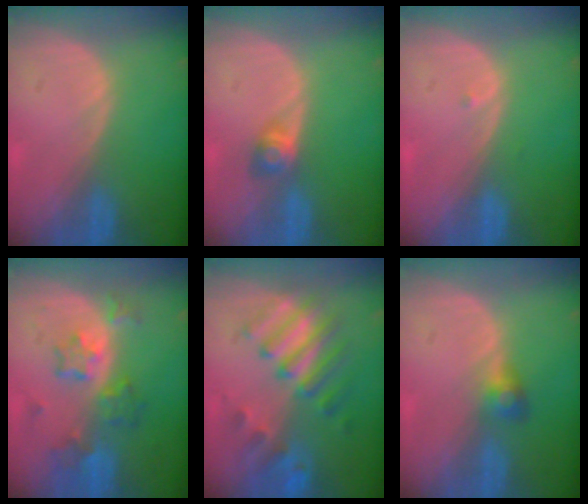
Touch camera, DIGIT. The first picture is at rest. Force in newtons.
{"total": 2.7, "press": 2.5, "slide": 1.1}
{"total": 0.5, "press": 0.4, "slide": 0.3}
{"total": 7.3, "press": 6.5, "slide": 3.3}
{"total": 8.5, "press": 7.9, "slide": 3.0}
{"total": 2.5, "press": 2.5, "slide": 0.2}